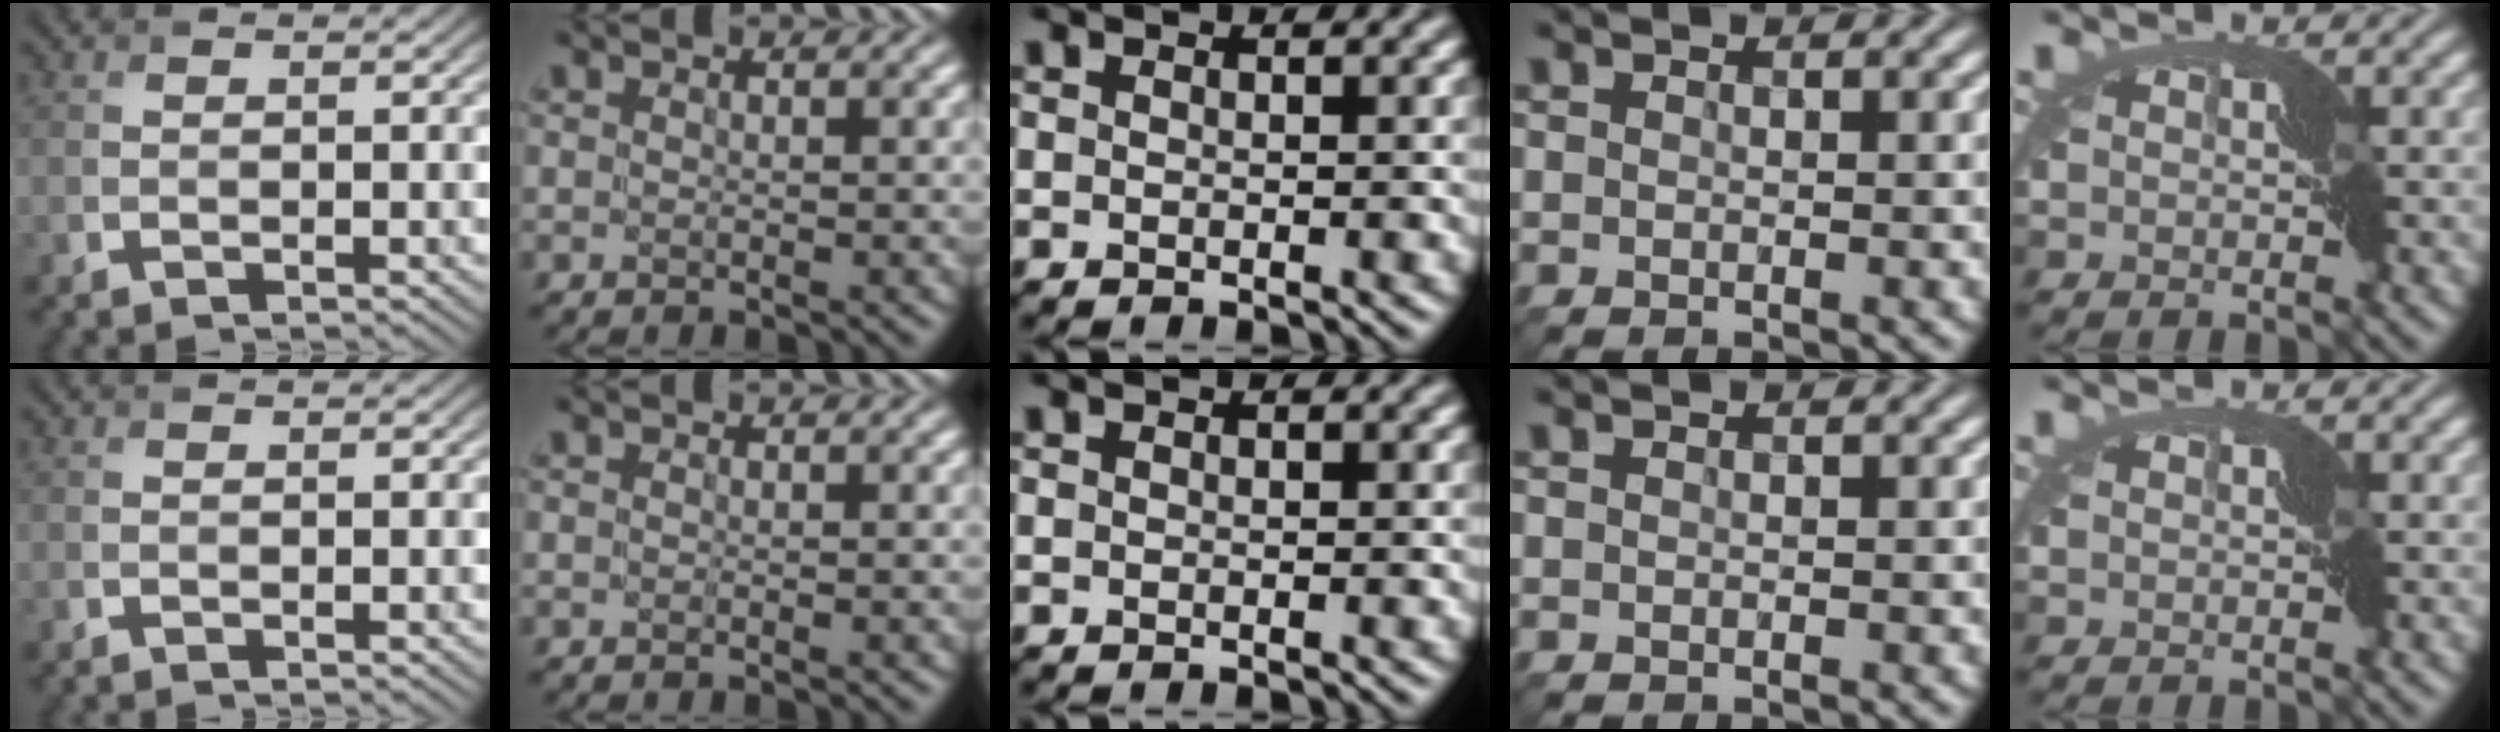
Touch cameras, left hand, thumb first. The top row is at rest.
{"index": {"total": 0.5, "force": [-0.2, 0.0, 0.5], "torque": [-0.006, -0.003, -0.002]}}